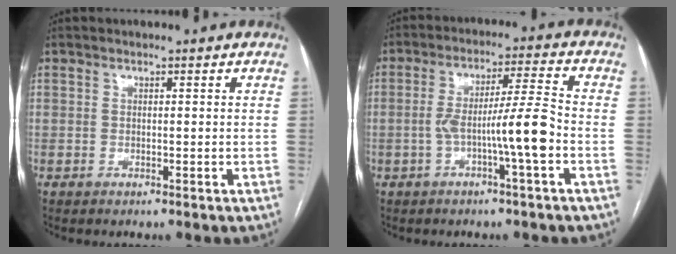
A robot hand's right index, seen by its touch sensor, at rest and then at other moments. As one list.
[{"total": 8.4, "force": [-2.5, -0.6, 8.0], "torque": [-0.144, 0.017, -0.038]}]